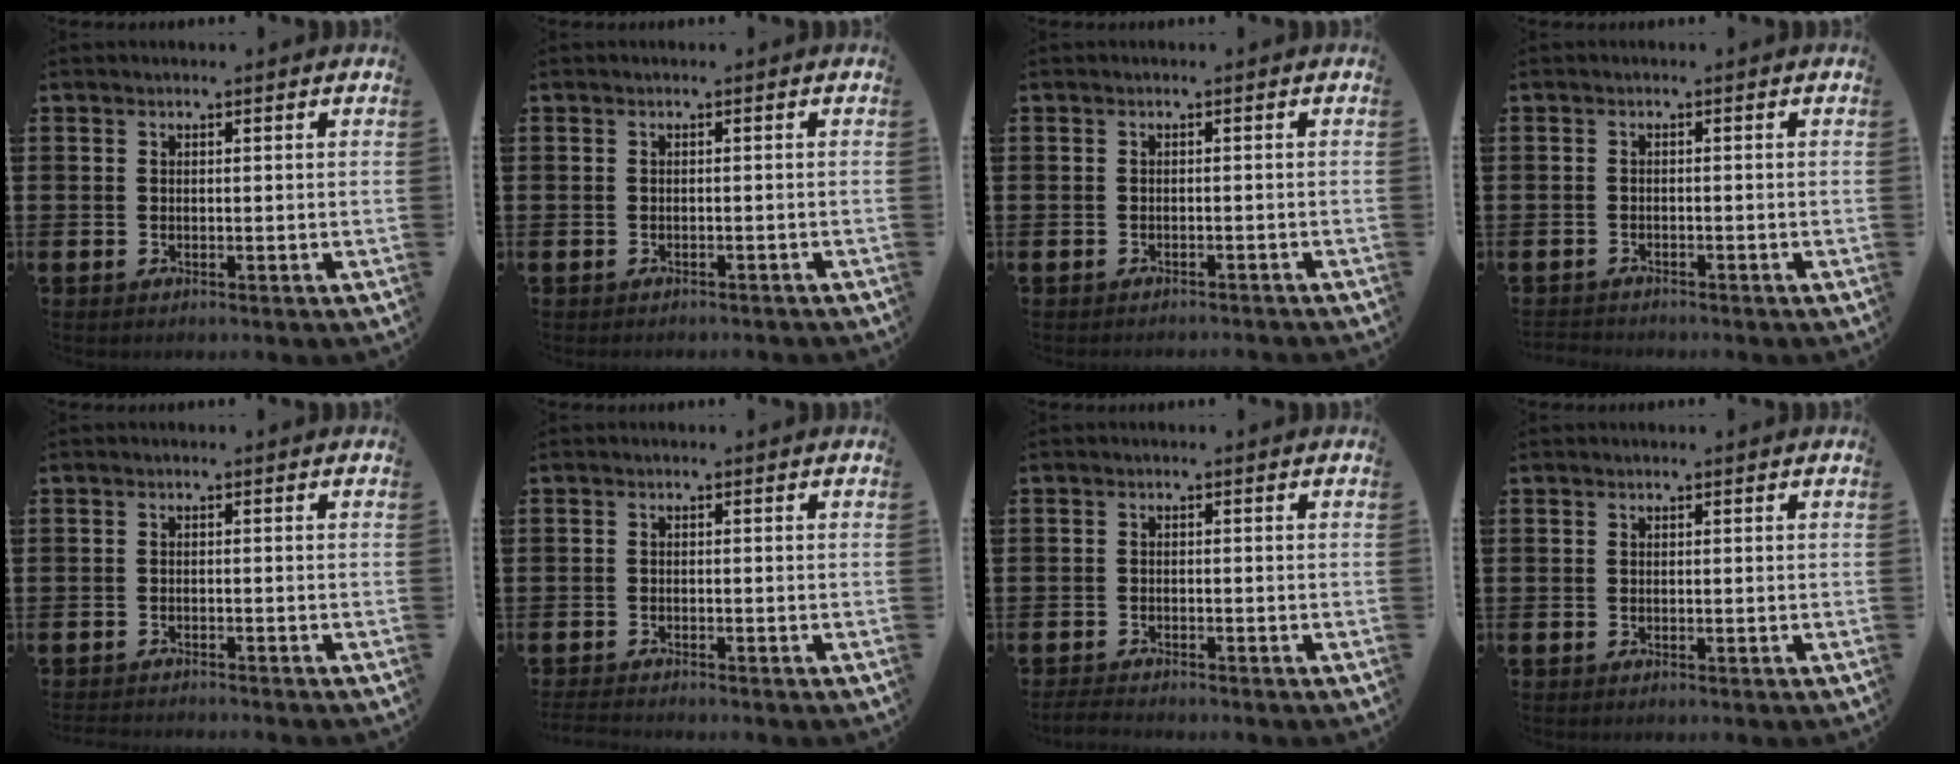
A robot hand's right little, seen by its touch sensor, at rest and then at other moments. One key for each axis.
{"total": 0.5, "fx": -0.5, "fy": 0.0, "fz": 0.0, "tx": -0.001, "ty": -0.002, "tz": -0.011}
{"total": 0.8, "fx": -0.8, "fy": -0.1, "fz": 0.0, "tx": 0.000, "ty": 0.000, "tz": -0.016}
{"total": 0.9, "fx": -0.9, "fy": 0.1, "fz": -0.1, "tx": -0.002, "ty": 0.001, "tz": -0.019}
{"total": 1.1, "fx": -1.1, "fy": -0.1, "fz": 0.1, "tx": -0.003, "ty": 0.000, "tz": -0.022}
{"total": 1.1, "fx": -1.1, "fy": 0.1, "fz": 0.3, "tx": -0.007, "ty": 0.001, "tz": -0.021}
{"total": 1.3, "fx": -1.3, "fy": 0.1, "fz": 0.4, "tx": -0.009, "ty": 0.004, "tz": -0.026}
{"total": 0.0}